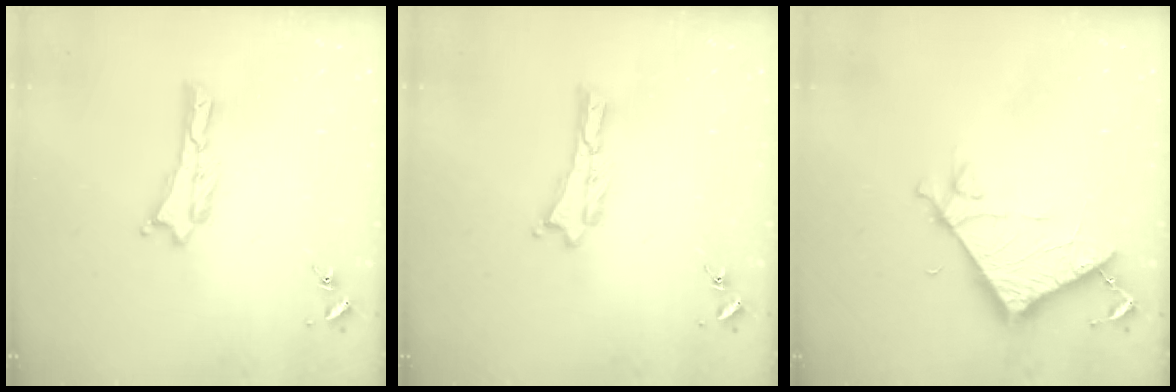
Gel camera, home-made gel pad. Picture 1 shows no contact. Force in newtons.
{"total": 0.0}
{"total": 7.2, "press": 7.2, "slide": 0.4}